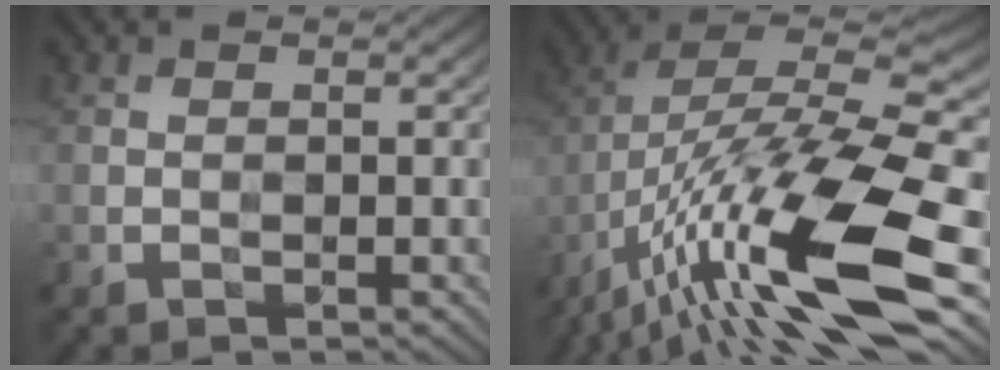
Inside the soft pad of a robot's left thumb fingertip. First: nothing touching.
{"total": 18.9, "force": [-8.1, 5.5, 16.1], "torque": [-0.318, 0.006, -0.151]}